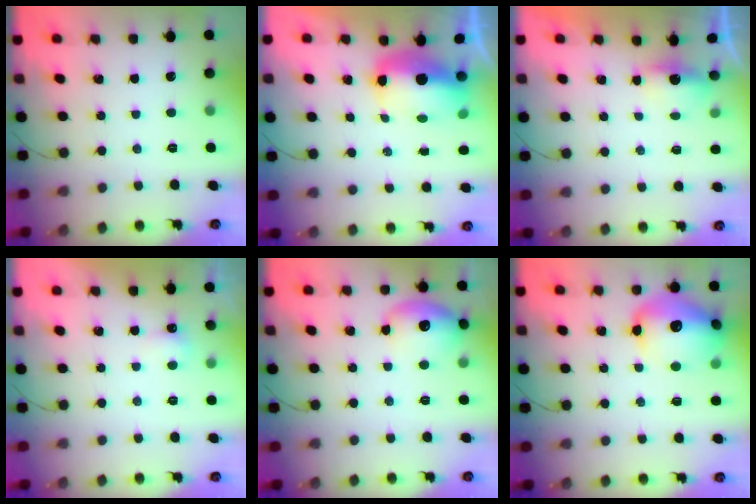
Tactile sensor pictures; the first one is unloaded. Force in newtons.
{"total": 8.2, "press": 8.0, "slide": 1.8}
{"total": 3.1, "press": 2.9, "slide": 1.1}
{"total": 3.1, "press": 3.0, "slide": 0.7}
{"total": 11.6, "press": 11.4, "slide": 2.0}
{"total": 17.1, "press": 16.9, "slide": 2.4}